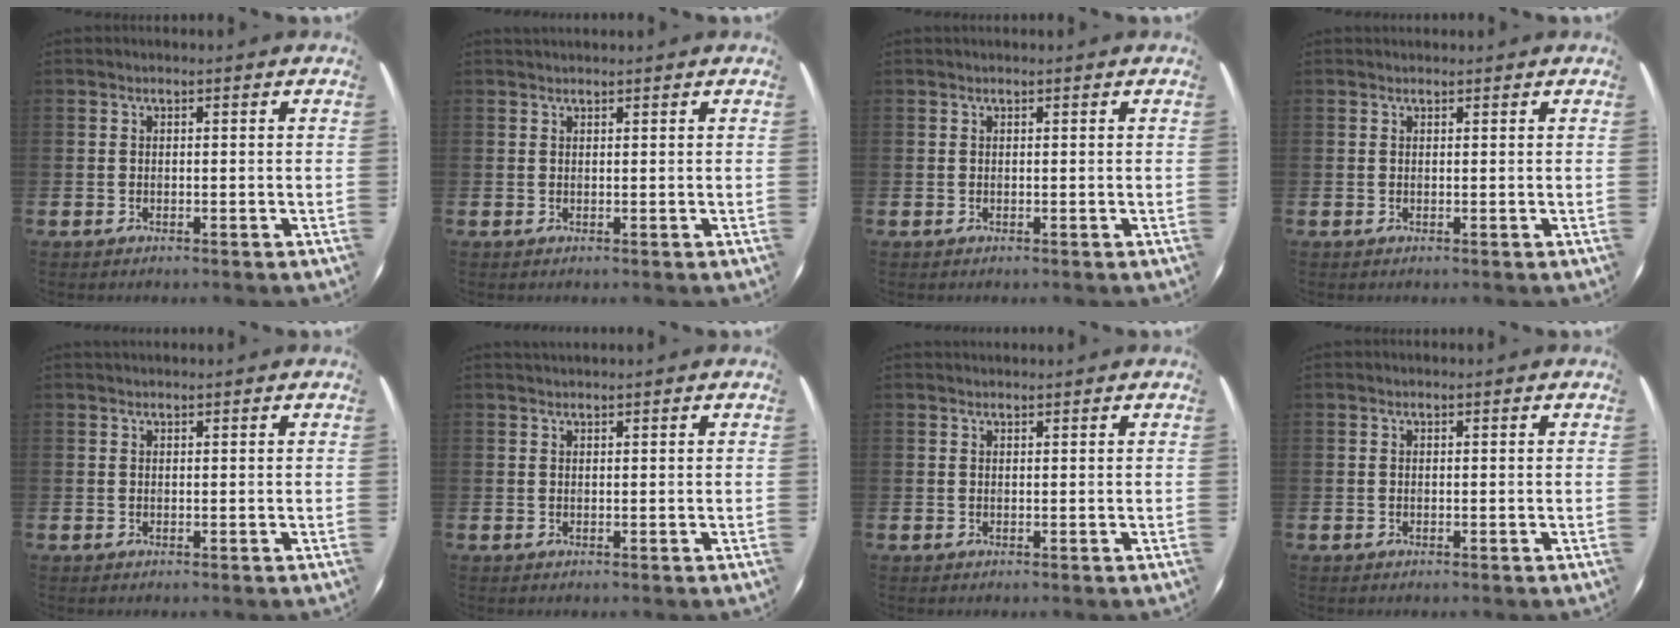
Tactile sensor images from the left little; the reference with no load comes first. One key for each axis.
{"total": 0.8, "fx": 0.8, "fy": 0.1, "fz": 0.0, "tx": 0.000, "ty": 0.001, "tz": 0.015}
{"total": 0.0}
{"total": 0.6, "fx": 0.5, "fy": 0.2, "fz": -0.1, "tx": 0.009, "ty": 0.000, "tz": 0.008}
{"total": 0.6, "fx": 0.6, "fy": 0.0, "fz": 0.0, "tx": 0.001, "ty": 0.002, "tz": 0.012}
{"total": 0.7, "fx": 0.7, "fy": 0.0, "fz": 0.0, "tx": 0.000, "ty": 0.000, "tz": 0.014}
{"total": 0.7, "fx": 0.7, "fy": 0.1, "fz": -0.1, "tx": 0.001, "ty": 0.001, "tz": 0.015}
{"total": 0.0}